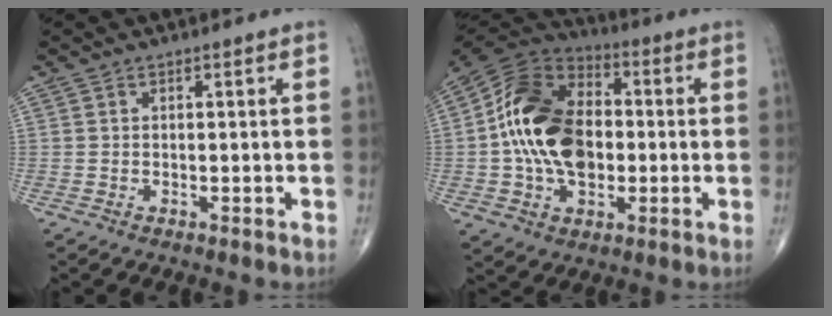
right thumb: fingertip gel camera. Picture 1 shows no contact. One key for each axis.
{"total": 19.5, "fx": -0.7, "fy": 12.9, "fz": 14.6, "tx": -0.244, "ty": 0.021, "tz": -0.018}